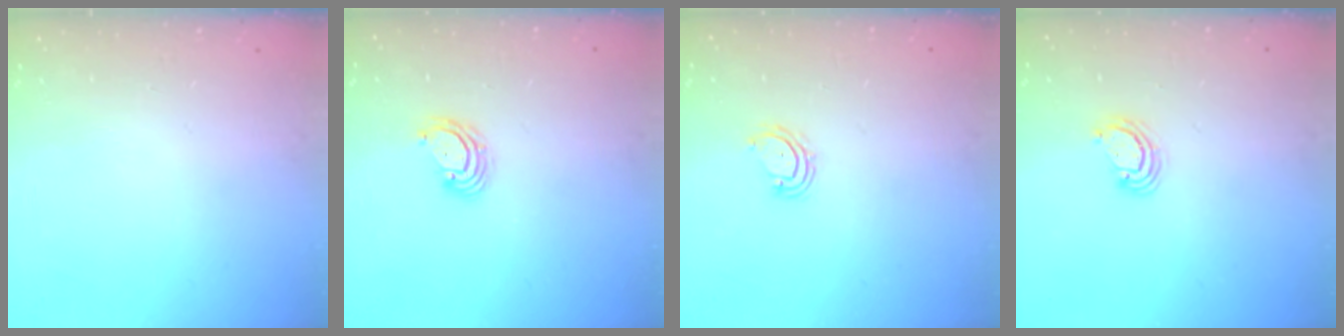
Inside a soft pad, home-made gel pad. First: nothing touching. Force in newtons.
{"total": 4.2, "press": 4.2, "slide": 0.3}
{"total": 4.1, "press": 4.1, "slide": 0.3}
{"total": 3.2, "press": 3.1, "slide": 0.3}